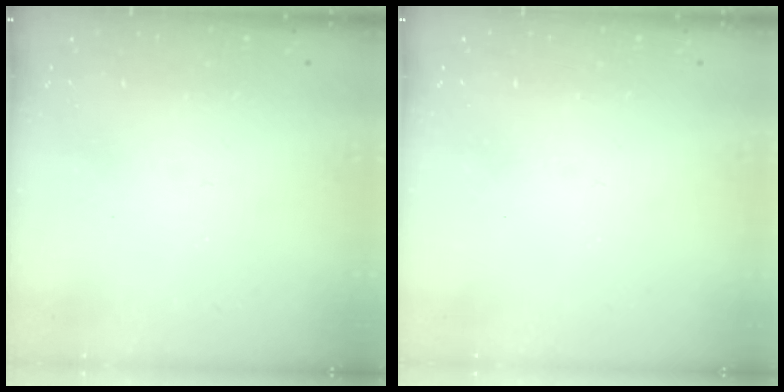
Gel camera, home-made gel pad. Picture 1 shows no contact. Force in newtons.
{"total": 0.0}